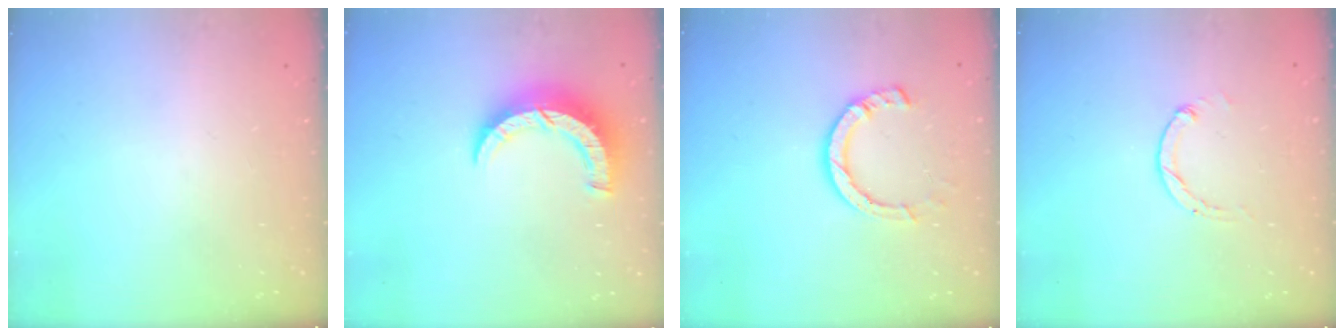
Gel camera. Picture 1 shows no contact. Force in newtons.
{"total": 8.0, "press": 7.9, "slide": 0.9}
{"total": 8.0, "press": 7.9, "slide": 0.9}
{"total": 1.2, "press": 1.2, "slide": 0.3}